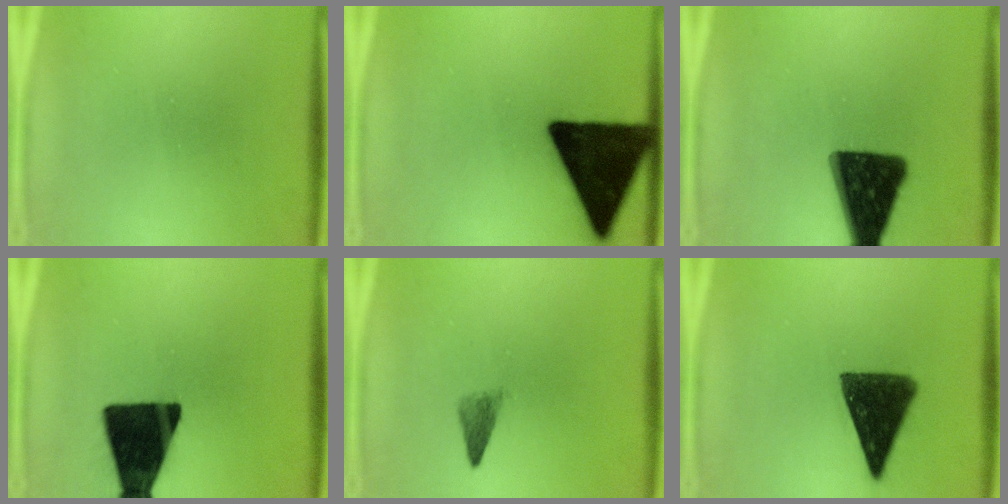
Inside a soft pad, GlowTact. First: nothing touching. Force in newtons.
{"total": 18.2}
{"total": 15.9}
{"total": 16.5}
{"total": 2.1}
{"total": 12.8}